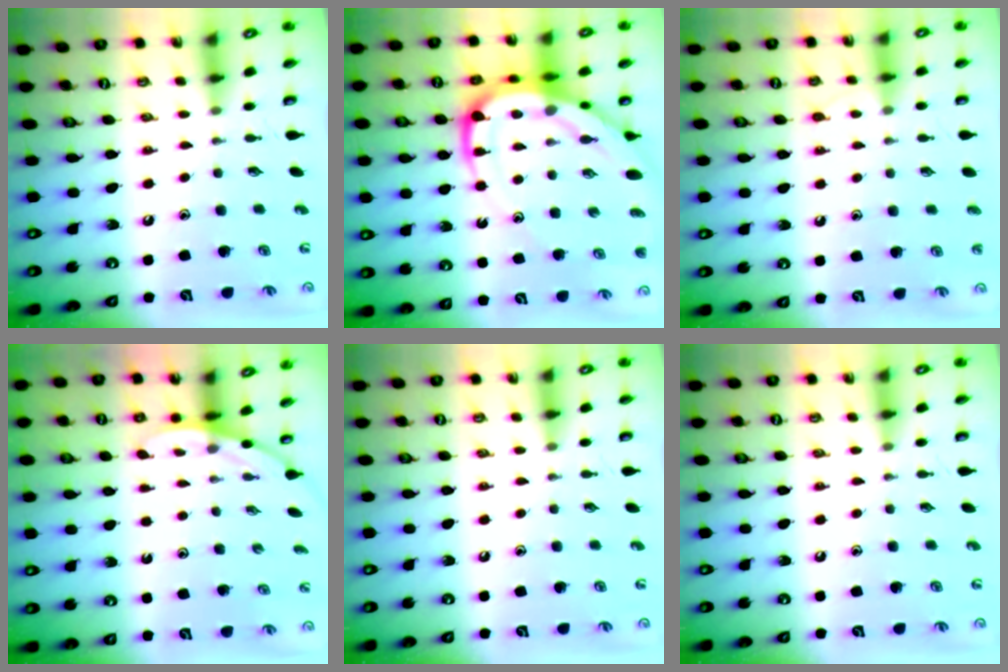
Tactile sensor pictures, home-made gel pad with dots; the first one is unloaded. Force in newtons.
{"total": 18.5, "press": 18.4, "slide": 1.8}
{"total": 5.0, "press": 4.9, "slide": 0.6}
{"total": 2.8, "press": 2.8, "slide": 0.1}
{"total": 0.0}
{"total": 0.0}